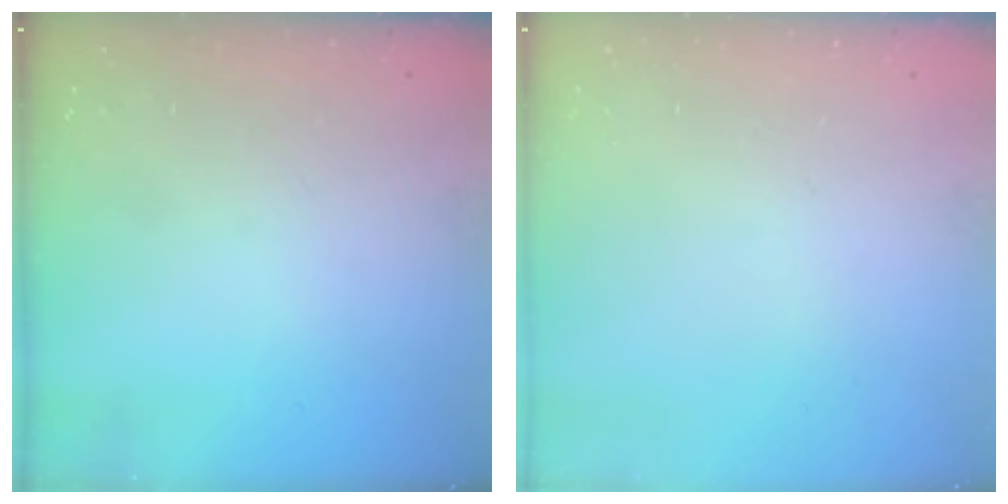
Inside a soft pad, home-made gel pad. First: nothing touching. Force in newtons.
{"total": 0.0}